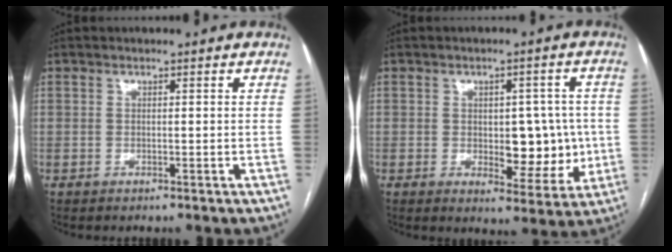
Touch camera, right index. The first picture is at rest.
{"total": 8.6, "force": [-0.4, 4.6, 7.3], "torque": [-0.075, 0.014, 0.007]}